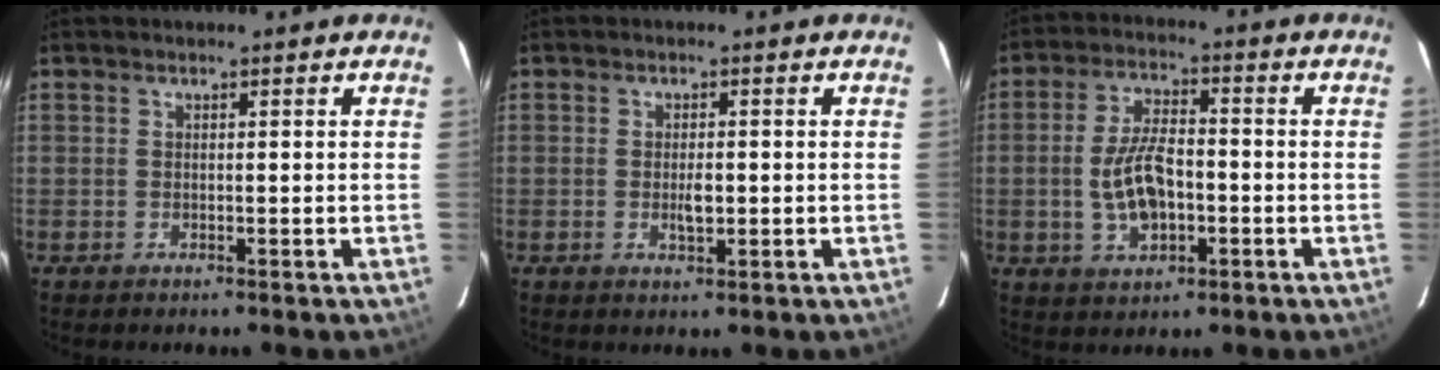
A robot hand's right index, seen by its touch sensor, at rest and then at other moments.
{"total": 2.7, "force": [-0.4, 1.1, 2.4], "torque": [-0.042, -0.003, -0.005]}
{"total": 9.5, "force": [-1.8, 4.6, 8.1], "torque": [-0.161, 0.005, -0.027]}